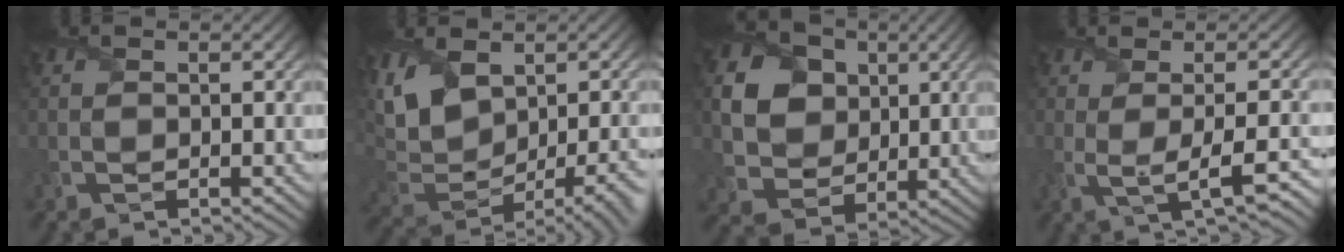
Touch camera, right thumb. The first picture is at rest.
{"total": 11.5, "force": [2.2, 6.3, 9.3], "torque": [-0.198, -0.008, 0.047]}
{"total": 13.1, "force": [3.9, 11.2, 5.7], "torque": [-0.202, 0.012, 0.101]}
{"total": 5.5, "force": [-0.7, 1.1, 5.3], "torque": [-0.086, 0.006, -0.012]}